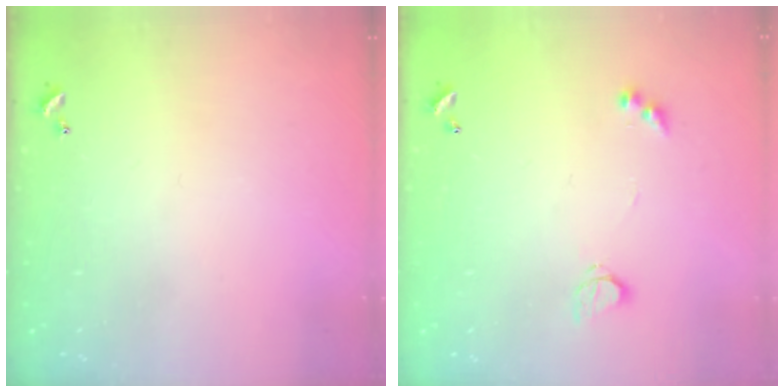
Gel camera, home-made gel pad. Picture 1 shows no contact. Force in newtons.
{"total": 3.7, "press": 3.6, "slide": 0.6}